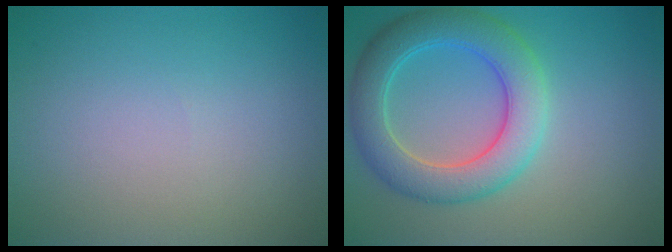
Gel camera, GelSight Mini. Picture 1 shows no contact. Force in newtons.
{"total": 6.1, "press": 6.1, "slide": 0.3}